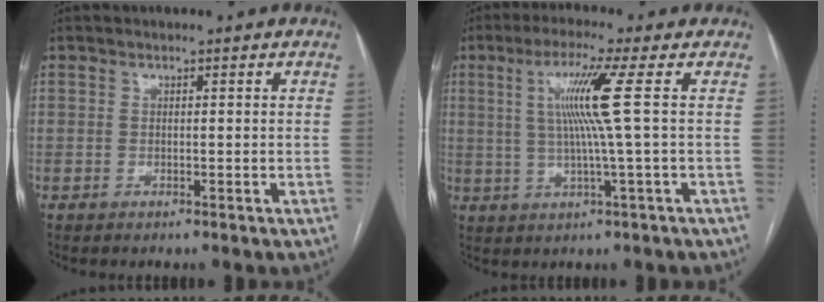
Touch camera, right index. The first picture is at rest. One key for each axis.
{"total": 8.2, "fx": 1.5, "fy": -1.9, "fz": 7.8, "tx": -0.150, "ty": 0.004, "tz": 0.037}